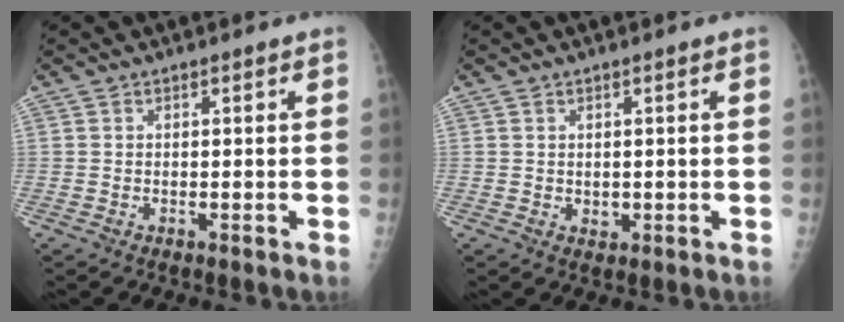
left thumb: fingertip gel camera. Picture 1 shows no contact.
{"total": 1.6, "force": [-0.2, 1.3, 0.9], "torque": [-0.004, -0.002, 0.002]}